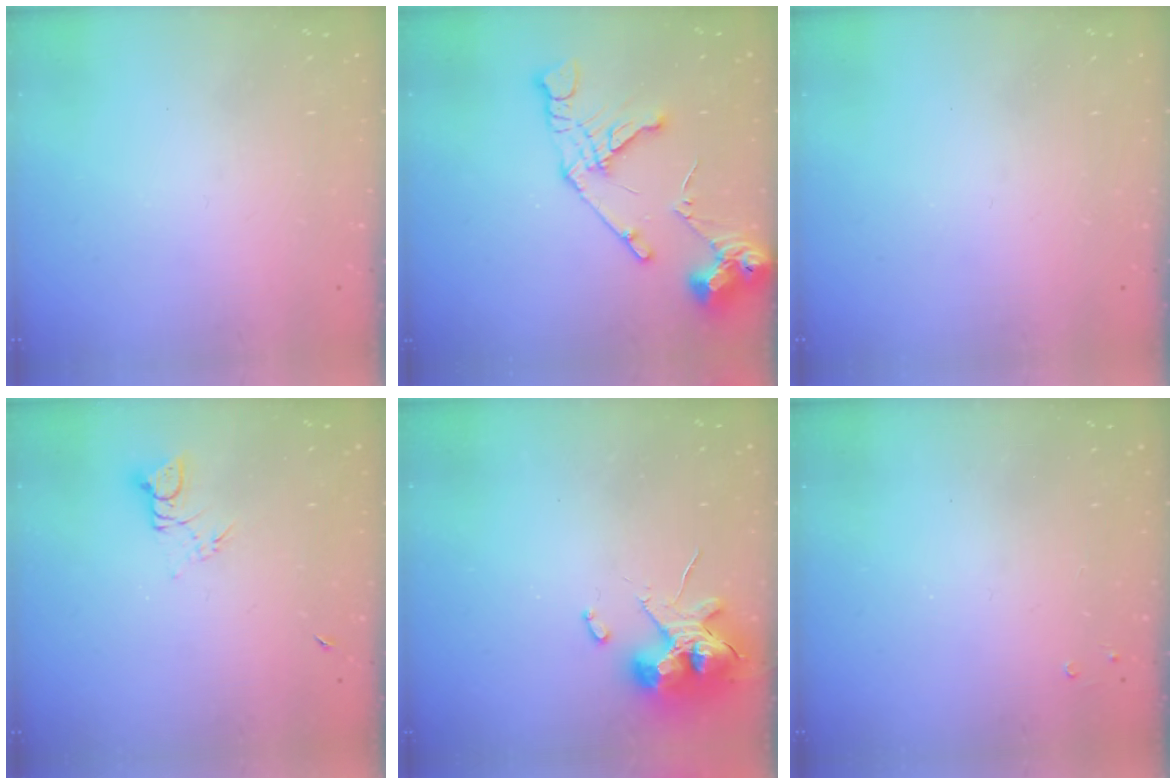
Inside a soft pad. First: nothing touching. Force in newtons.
{"total": 13.5, "press": 13.3, "slide": 1.8}
{"total": 0.0}
{"total": 4.0, "press": 4.0, "slide": 0.3}
{"total": 11.5, "press": 11.4, "slide": 1.3}
{"total": 1.9, "press": 1.8, "slide": 0.4}